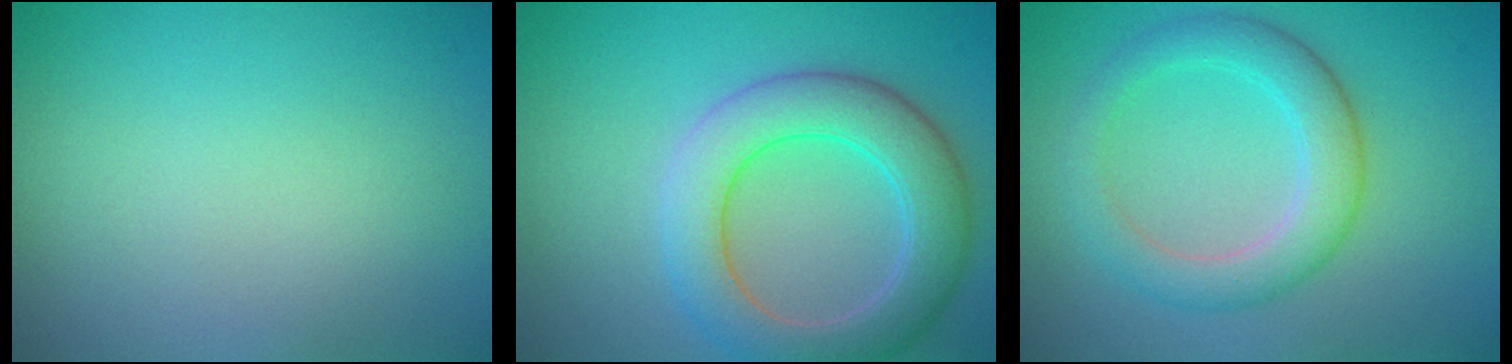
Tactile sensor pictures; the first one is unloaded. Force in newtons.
{"total": 6.6, "press": 6.6, "slide": 0.4}
{"total": 5.3, "press": 5.3, "slide": 0.0}